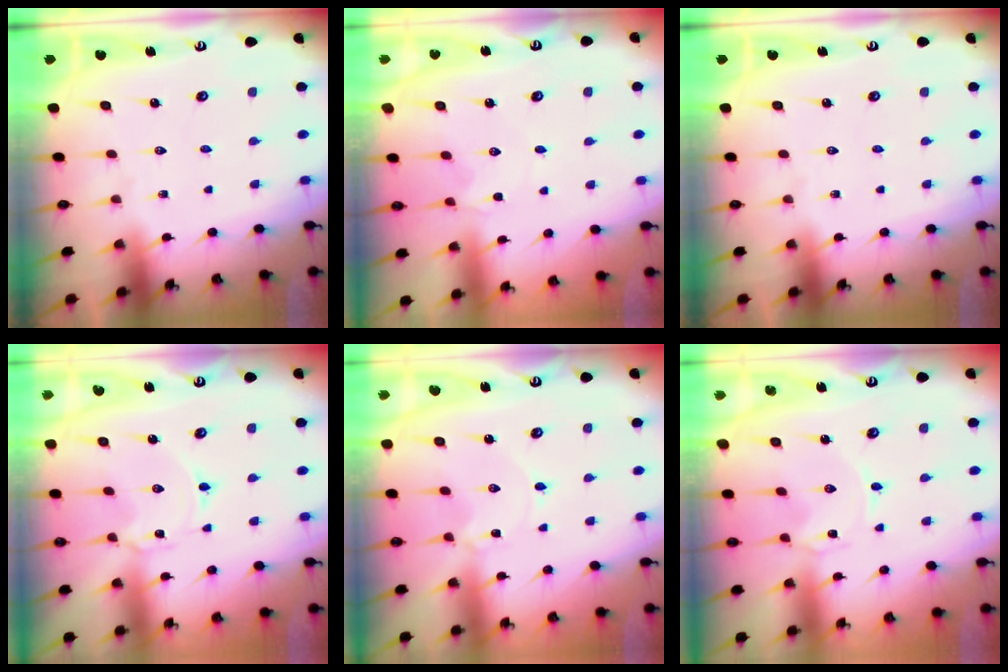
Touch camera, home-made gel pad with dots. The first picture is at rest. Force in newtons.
{"total": 1.3, "press": 1.3, "slide": 0.4}
{"total": 0.0}
{"total": 1.4, "press": 1.4, "slide": 0.2}
{"total": 1.2, "press": 1.2, "slide": 0.2}
{"total": 0.0}